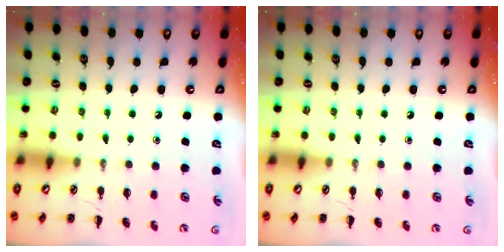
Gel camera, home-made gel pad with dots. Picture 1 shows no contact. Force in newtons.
{"total": 0.0}